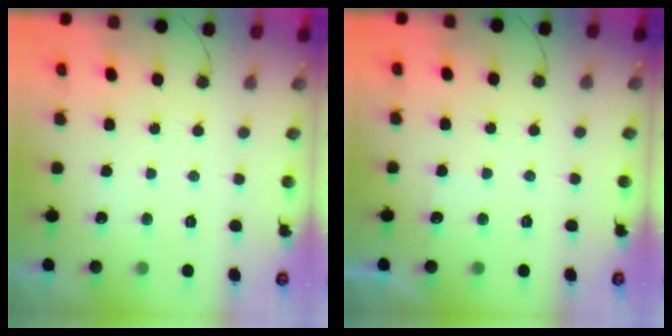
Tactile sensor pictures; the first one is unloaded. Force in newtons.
{"total": 2.5, "press": 2.5, "slide": 0.5}